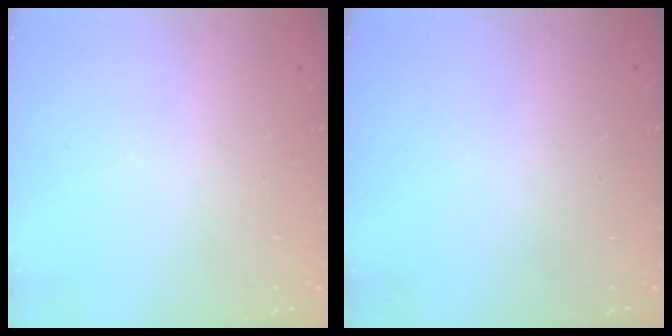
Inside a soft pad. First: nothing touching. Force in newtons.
{"total": 0.0}